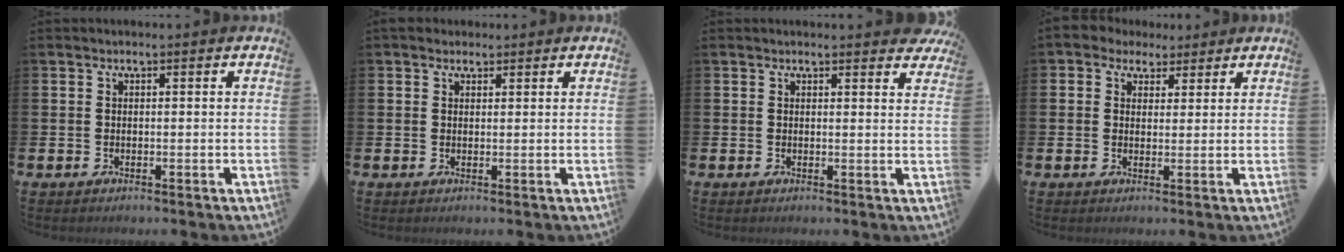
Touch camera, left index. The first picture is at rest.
{"total": 1.8, "force": [1.5, 1.0, 0.2], "torque": [0.009, -0.001, 0.025]}
{"total": 1.7, "force": [1.7, 0.2, 0.1], "torque": [0.012, -0.011, 0.029]}
{"total": 2.9, "force": [2.0, 2.0, -0.2], "torque": [-0.001, -0.005, 0.031]}